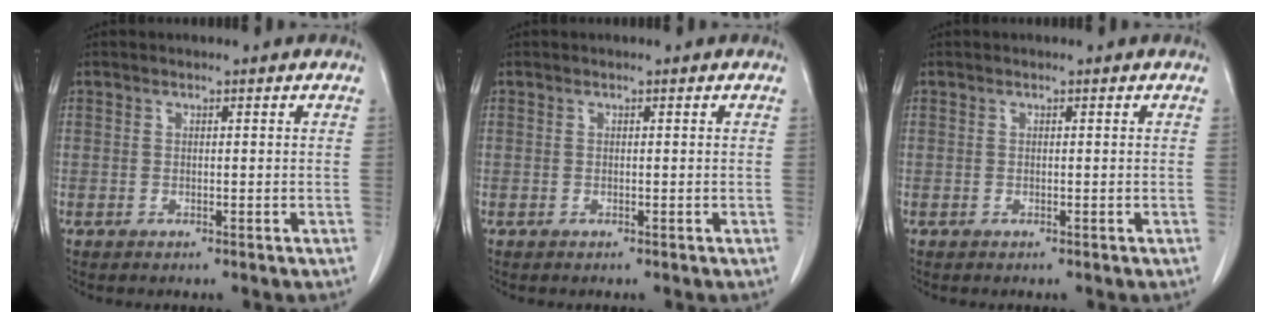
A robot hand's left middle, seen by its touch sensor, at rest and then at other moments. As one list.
[{"total": 0.0}, {"total": 0.0}]